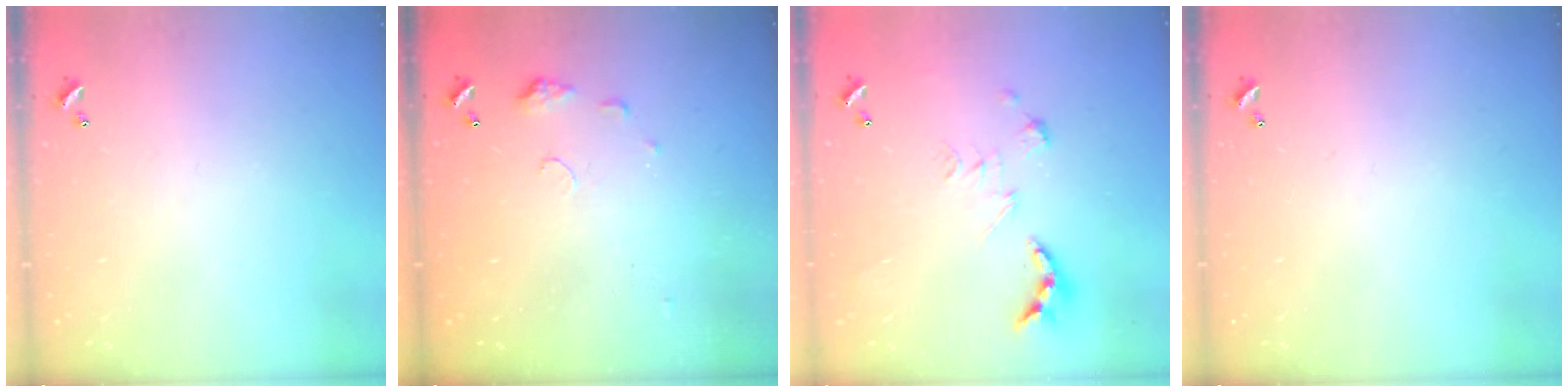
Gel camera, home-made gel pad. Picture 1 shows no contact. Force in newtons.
{"total": 5.6, "press": 5.6, "slide": 0.7}
{"total": 2.7, "press": 2.2, "slide": 1.5}
{"total": 0.0}